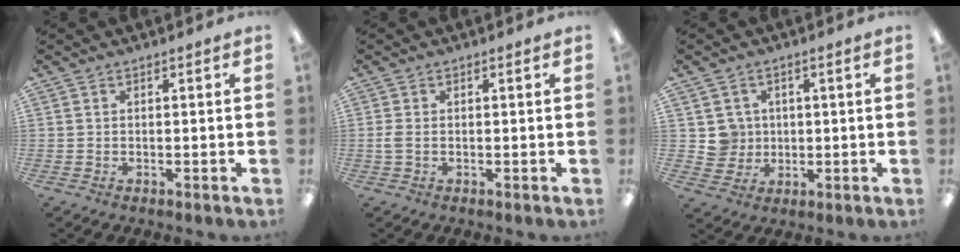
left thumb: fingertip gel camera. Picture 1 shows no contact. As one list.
[{"total": 2.2, "force": [-0.1, 1.0, 1.9], "torque": [-0.035, 0.006, -0.003]}, {"total": 5.2, "force": [1.2, 5.0, 0.1], "torque": [0.002, 0.001, 0.021]}]